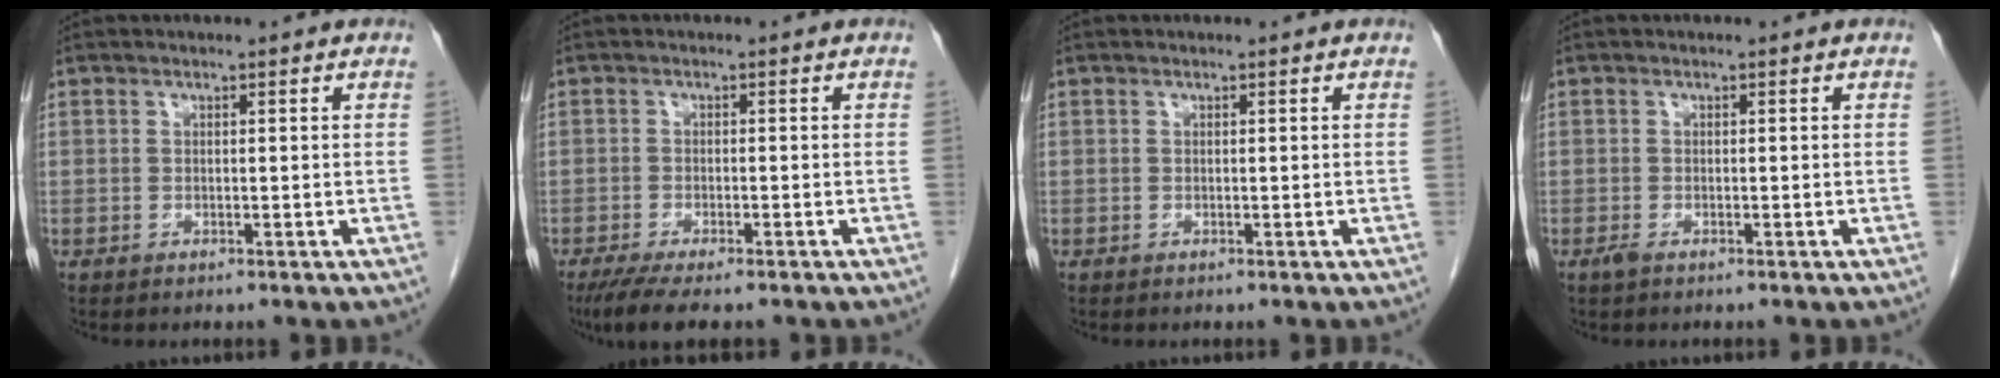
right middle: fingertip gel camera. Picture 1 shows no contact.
{"total": 6.8, "force": [-5.3, 1.4, 4.1], "torque": [-0.065, -0.015, -0.084]}
{"total": 0.0}
{"total": 0.8, "force": [-0.6, 0.2, 0.5], "torque": [-0.016, -0.003, -0.009]}